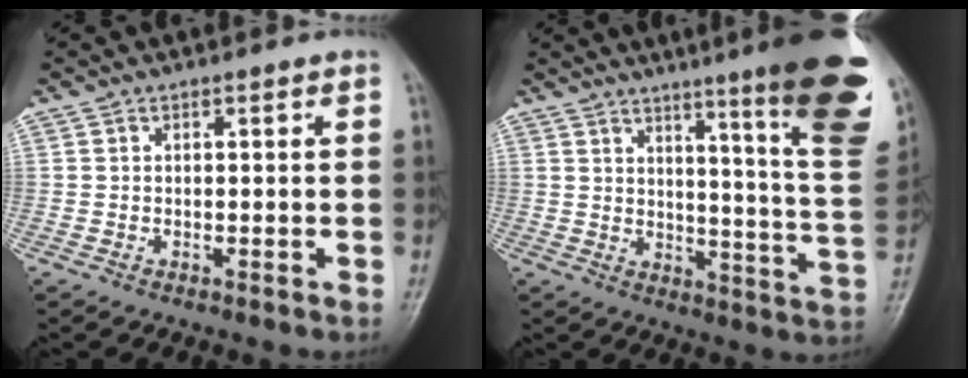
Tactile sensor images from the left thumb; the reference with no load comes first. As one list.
[{"total": 22.1, "force": [13.2, 2.1, 17.6], "torque": [-0.203, -0.080, 0.167]}]